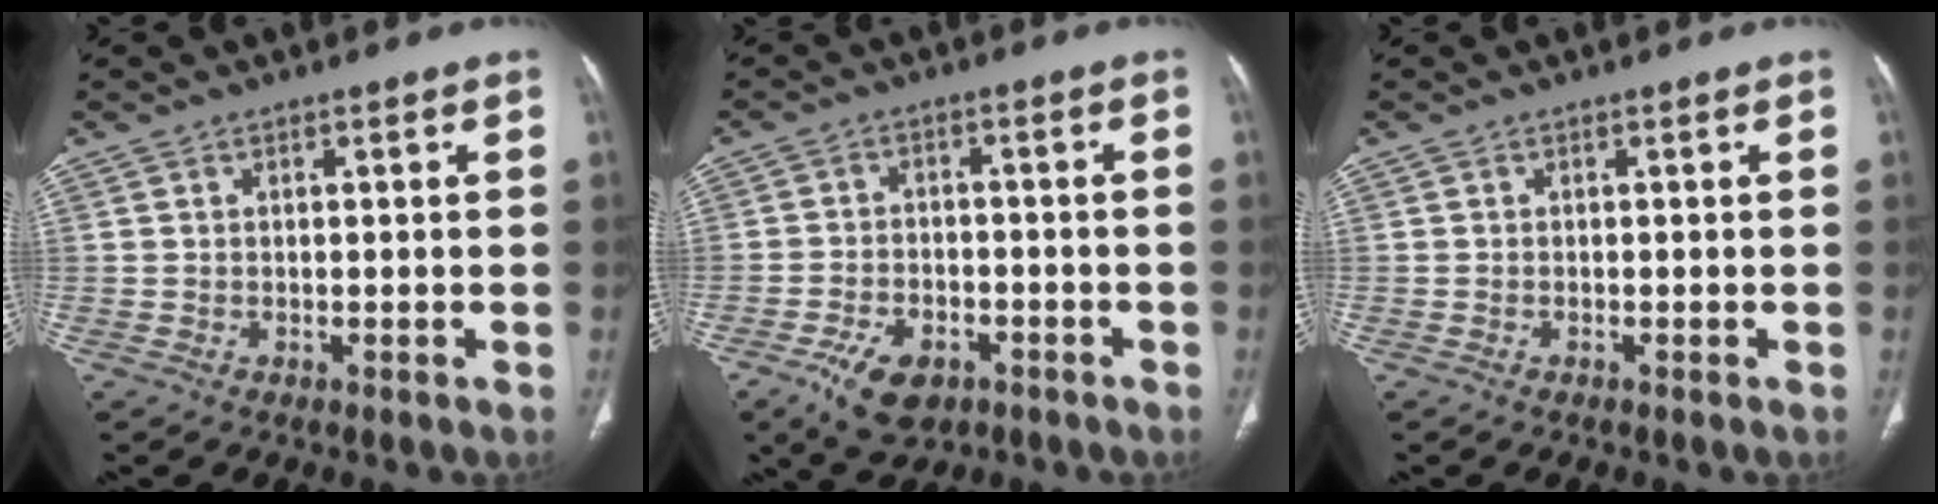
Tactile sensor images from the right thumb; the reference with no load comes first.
{"total": 8.5, "force": [-4.7, 5.0, 5.0], "torque": [-0.084, 0.020, -0.073]}
{"total": 0.0}